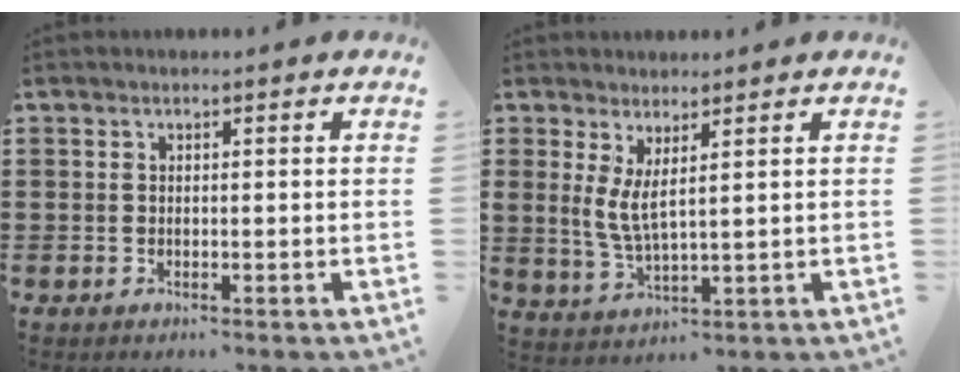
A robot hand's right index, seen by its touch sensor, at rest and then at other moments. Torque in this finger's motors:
{"motor_torque": [1.05, 1.09, 0.42, 0.21]}